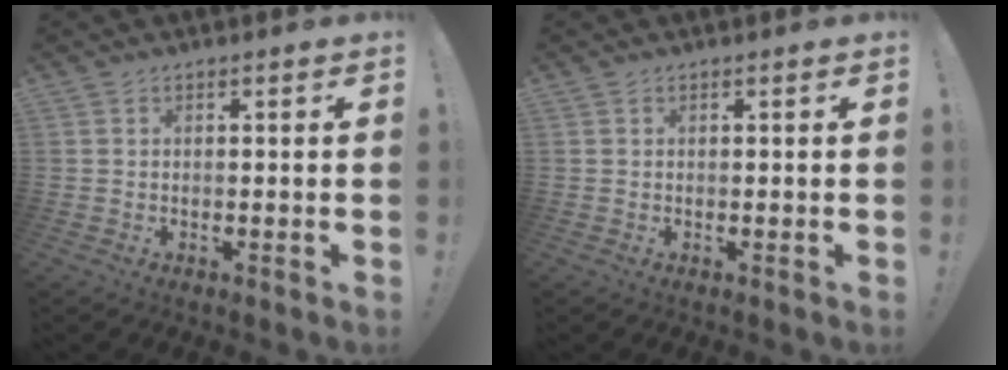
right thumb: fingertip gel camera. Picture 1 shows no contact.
{"total": 0.0}